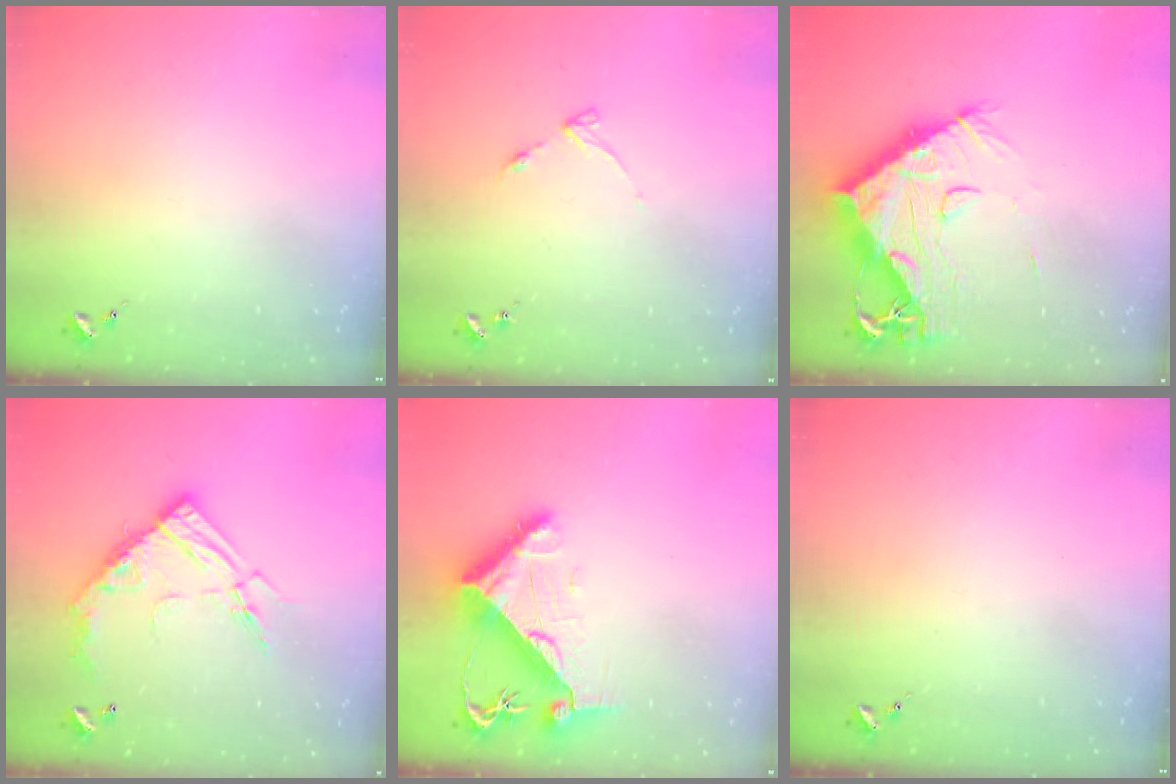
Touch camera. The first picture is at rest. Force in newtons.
{"total": 4.2, "press": 4.1, "slide": 0.4}
{"total": 18.4, "press": 18.3, "slide": 1.6}
{"total": 17.2, "press": 17.1, "slide": 1.4}
{"total": 10.3, "press": 10.2, "slide": 1.5}
{"total": 0.0}